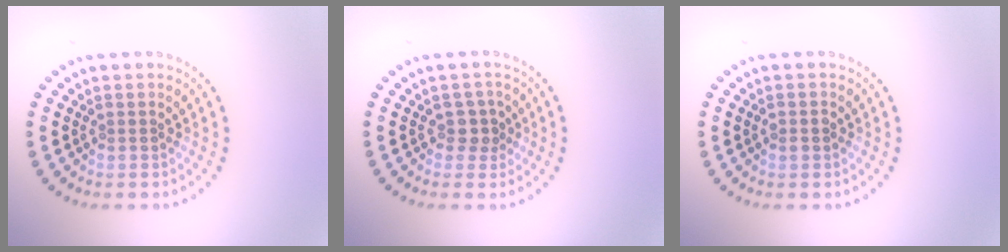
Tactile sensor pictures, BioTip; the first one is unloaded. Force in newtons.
{"total": 1.7, "press": 1.4, "slide": 0.9}
{"total": 1.2, "press": 1.2, "slide": 0.2}